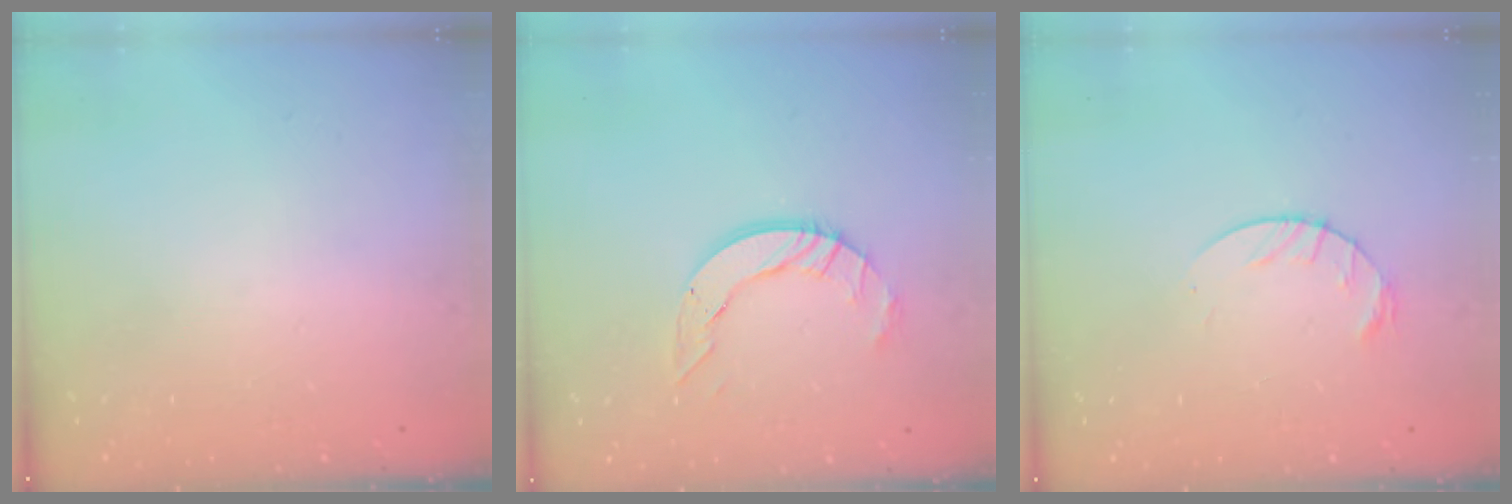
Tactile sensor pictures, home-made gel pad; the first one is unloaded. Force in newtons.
{"total": 8.1, "press": 8.0, "slide": 0.3}
{"total": 6.0, "press": 6.0, "slide": 0.8}